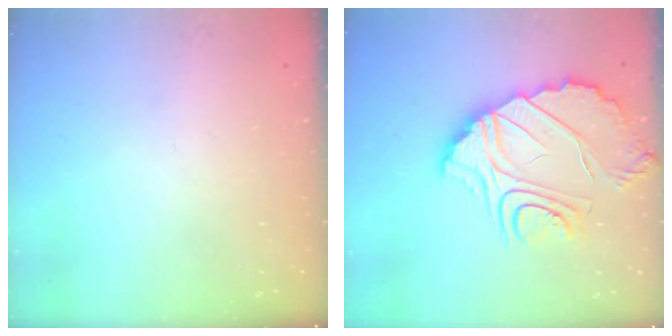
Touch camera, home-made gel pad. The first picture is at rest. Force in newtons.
{"total": 12.9, "press": 12.9, "slide": 1.1}